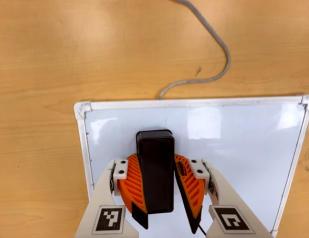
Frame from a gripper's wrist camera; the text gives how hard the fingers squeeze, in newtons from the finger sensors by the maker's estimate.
{"total": 14.2, "left": 15.6, "right": 12.7}